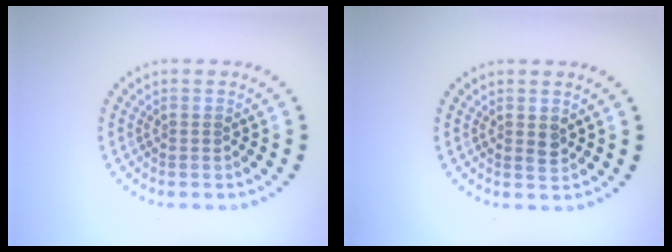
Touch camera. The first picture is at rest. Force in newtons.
{"total": 1.2, "press": 1.2, "slide": 0.1}